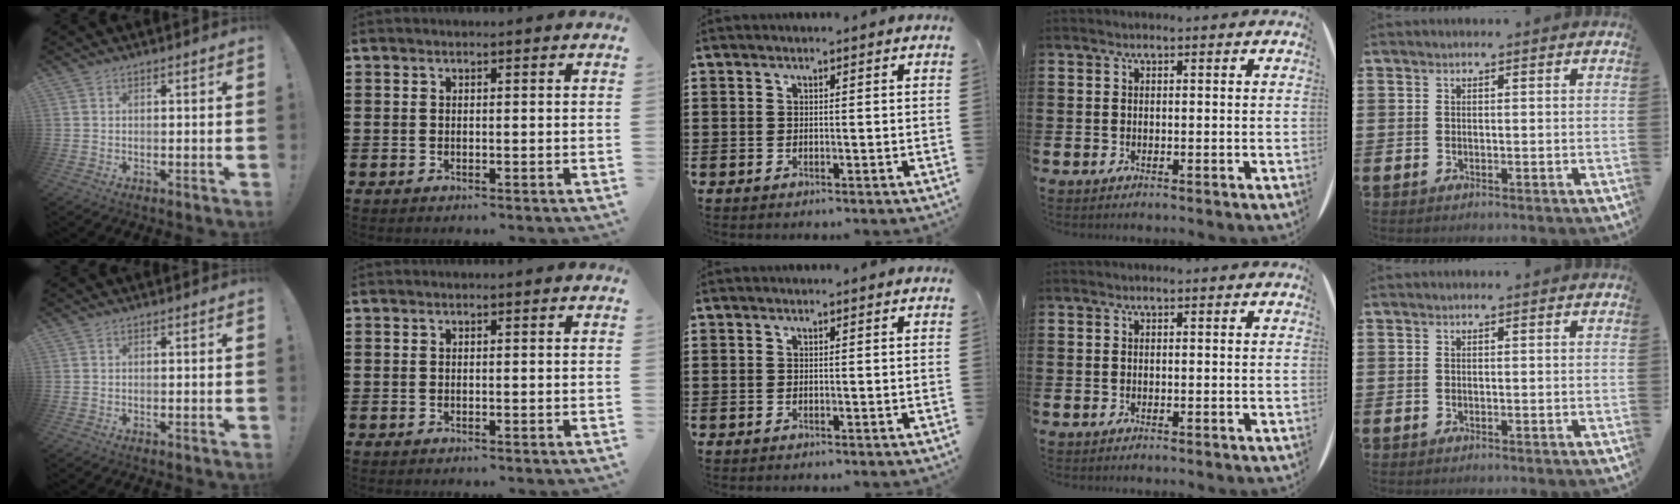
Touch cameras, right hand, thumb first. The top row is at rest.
{}